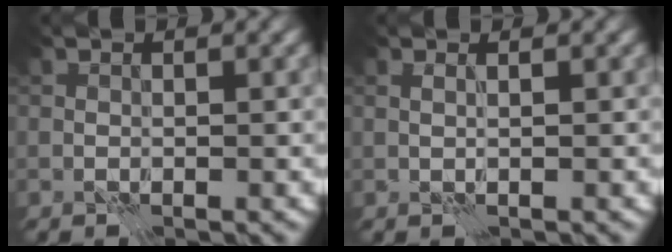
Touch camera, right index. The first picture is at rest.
{"total": 1.2, "force": [1.0, -0.7, 0.2], "torque": [-0.001, -0.003, 0.017]}